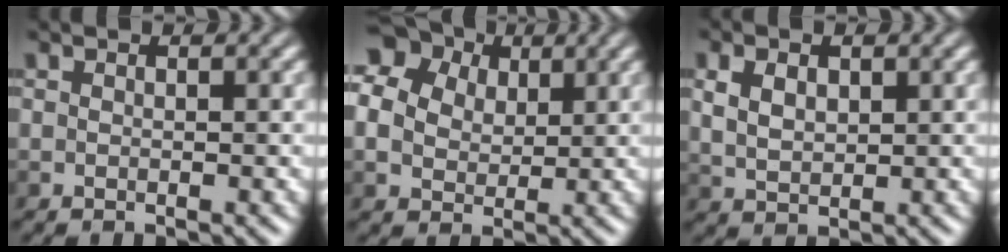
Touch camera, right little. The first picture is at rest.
{"total": 11.8, "force": [5.0, 8.9, 5.9], "torque": [-0.140, 0.032, 0.087]}
{"total": 3.0, "force": [0.7, 1.9, 2.2], "torque": [-0.048, 0.002, 0.015]}